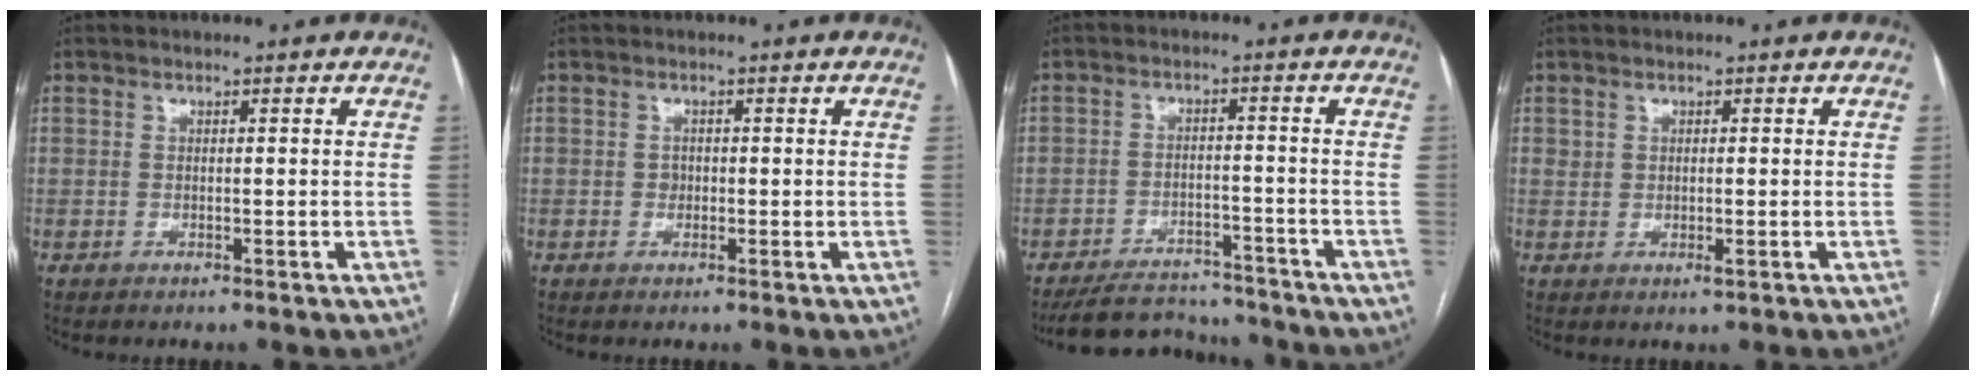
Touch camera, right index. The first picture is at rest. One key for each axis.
{"total": 1.0, "fx": -0.1, "fy": 1.0, "fz": 0.4, "tx": -0.004, "ty": 0.005, "tz": 0.001}
{"total": 9.6, "fx": -9.1, "fy": 2.8, "fz": 1.3, "tx": -0.013, "ty": 0.004, "tz": -0.137}
{"total": 1.4, "fx": 0.3, "fy": 0.9, "fz": 1.0, "tx": -0.020, "ty": 0.002, "tz": 0.010}